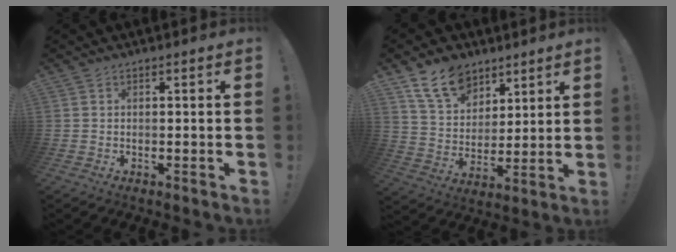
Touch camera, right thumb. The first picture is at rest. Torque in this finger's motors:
{"motor_torque": [1.40, 1.41, 0.10, 0.10, 0.00]}